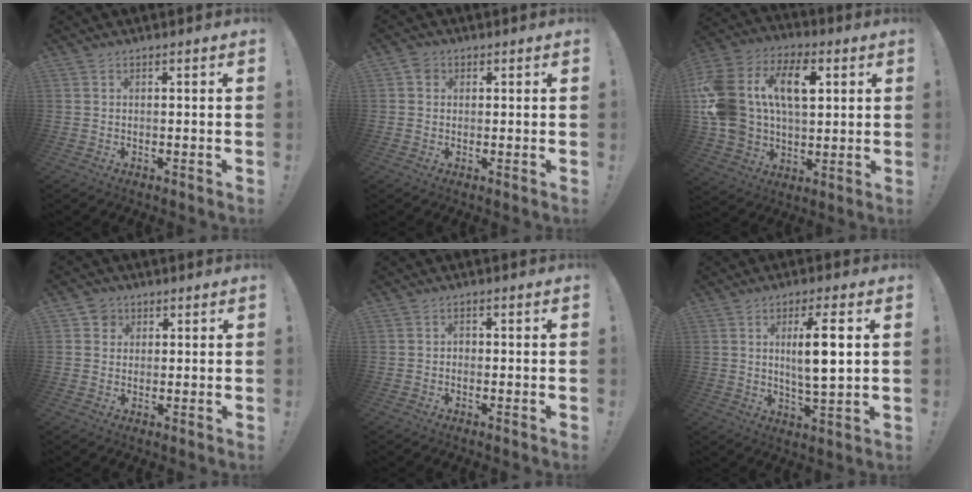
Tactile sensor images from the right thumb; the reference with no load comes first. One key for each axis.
{"total": 2.7, "fx": 0.6, "fy": 2.4, "fz": 1.0, "tx": -0.011, "ty": 0.004, "tz": 0.011}
{"total": 22.9, "fx": 5.8, "fy": 15.9, "fz": 15.4, "tx": -0.288, "ty": -0.008, "tz": 0.106}
{"total": 3.9, "fx": 1.6, "fy": 3.5, "fz": 0.9, "tx": -0.019, "ty": 0.003, "tz": 0.030}
{"total": 1.2, "fx": -0.7, "fy": 0.9, "fz": 0.4, "tx": -0.014, "ty": 0.007, "tz": -0.012}
{"total": 9.5, "fx": 2.1, "fy": 1.6, "fz": 9.1, "tx": -0.152, "ty": -0.008, "tz": 0.027}